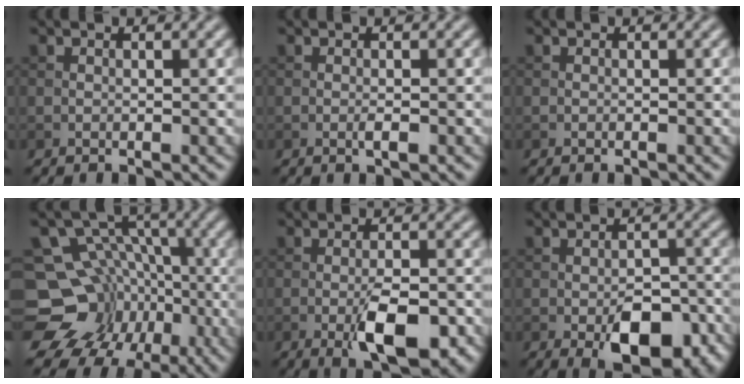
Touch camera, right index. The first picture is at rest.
{"total": 0.9, "force": [-0.3, 0.2, 0.8], "torque": [-0.015, -0.001, -0.006]}
{"total": 0.0}
{"total": 14.5, "force": [-6.1, 12.1, 5.2], "torque": [-0.098, -0.011, -0.104]}
{"total": 5.9, "force": [-2.4, 2.0, 5.0], "torque": [-0.085, -0.006, -0.035]}
{"total": 7.1, "force": [-3.0, 3.5, 5.3], "torque": [-0.077, -0.011, -0.038]}